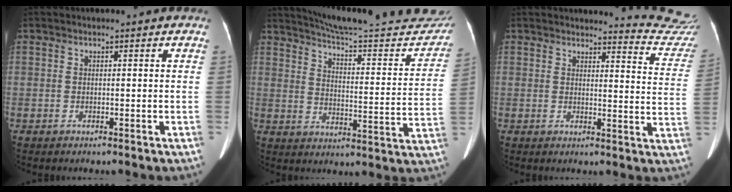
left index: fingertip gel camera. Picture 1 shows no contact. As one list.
[{"total": 27.0, "force": [25.1, 3.2, 9.5], "torque": [-0.133, -0.079, 0.313]}, {"total": 12.1, "force": [12.1, 0.0, 0.0], "torque": [0.021, -0.112, 0.102]}]